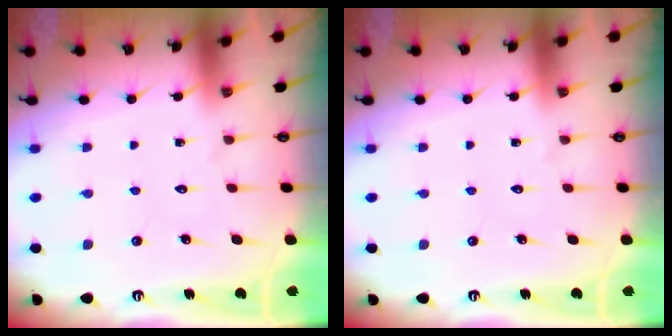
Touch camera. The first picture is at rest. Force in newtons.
{"total": 0.0}